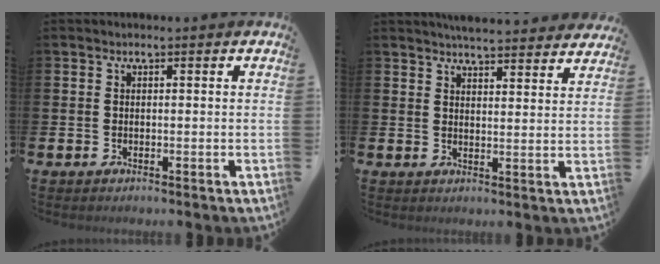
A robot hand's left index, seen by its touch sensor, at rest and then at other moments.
{"total": 4.6, "force": [4.6, 0.2, 0.3], "torque": [-0.014, -0.027, 0.083]}